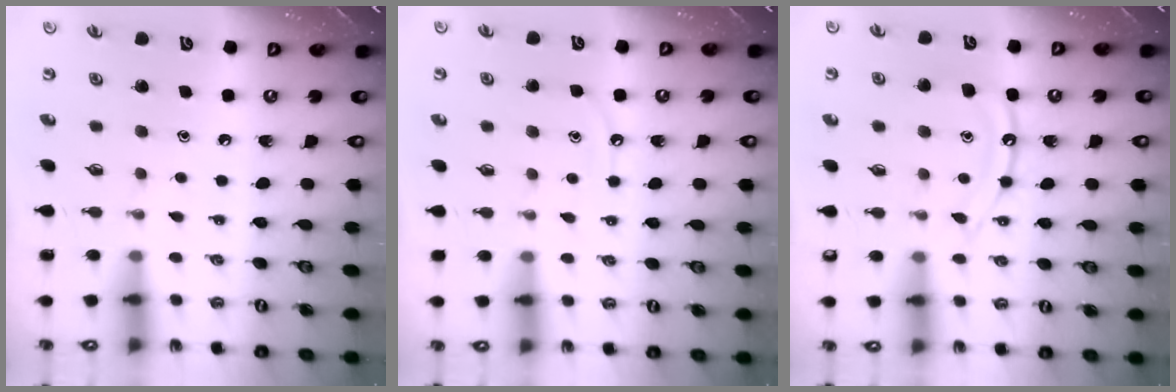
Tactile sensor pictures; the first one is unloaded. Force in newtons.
{"total": 4.6, "press": 4.5, "slide": 0.6}
{"total": 12.0, "press": 11.9, "slide": 1.1}